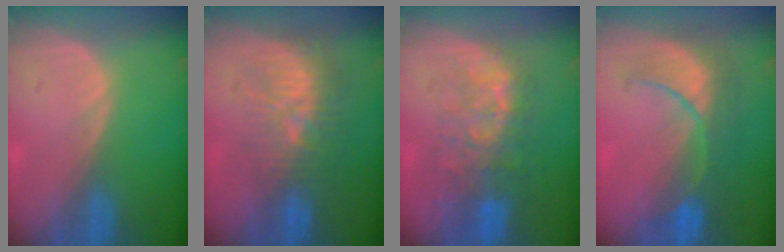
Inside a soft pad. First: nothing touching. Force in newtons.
{"total": 9.9, "press": 9.0, "slide": 4.2}
{"total": 9.9, "press": 8.6, "slide": 4.9}
{"total": 8.2, "press": 8.1, "slide": 0.8}